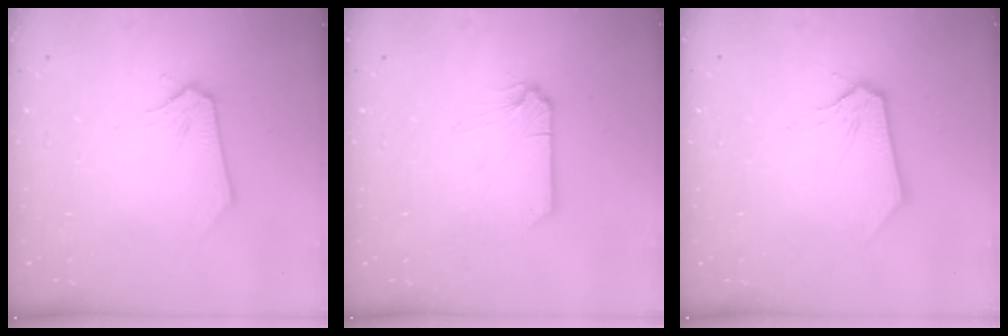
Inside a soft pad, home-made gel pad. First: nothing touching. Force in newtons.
{"total": 0.0}
{"total": 0.0}